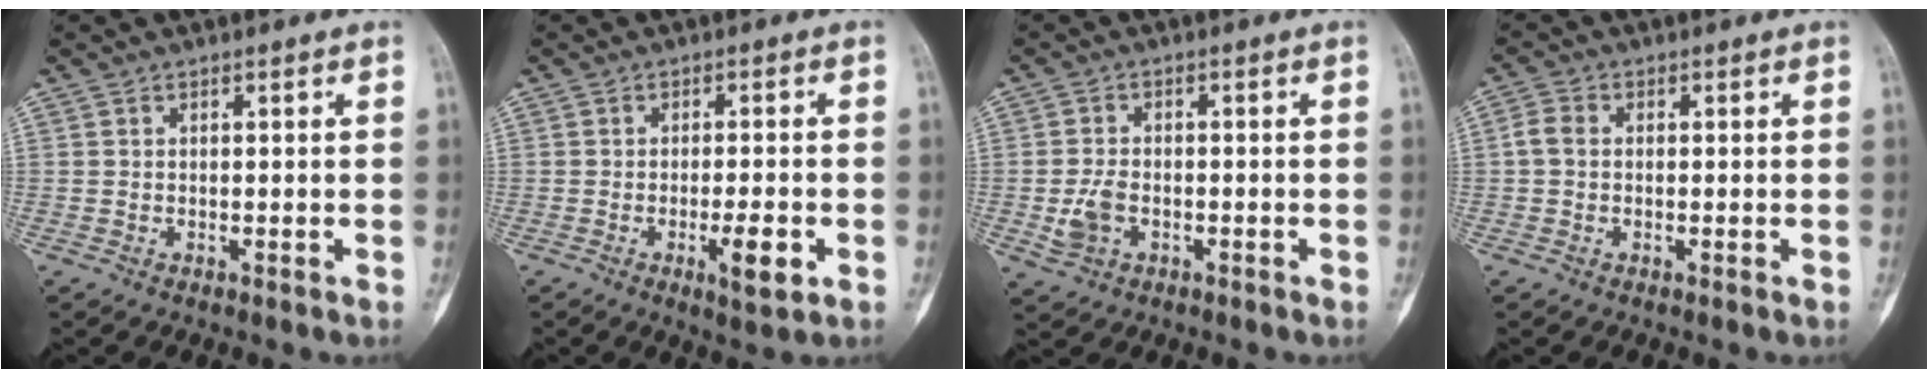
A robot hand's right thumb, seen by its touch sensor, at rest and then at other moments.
{"total": 5.6, "force": [-2.0, 1.4, 5.1], "torque": [-0.076, -0.002, -0.026]}
{"total": 4.6, "force": [-1.3, 3.1, 3.1], "torque": [-0.064, 0.007, -0.022]}
{"total": 2.7, "force": [-0.1, 2.1, 1.7], "torque": [-0.035, 0.007, -0.009]}